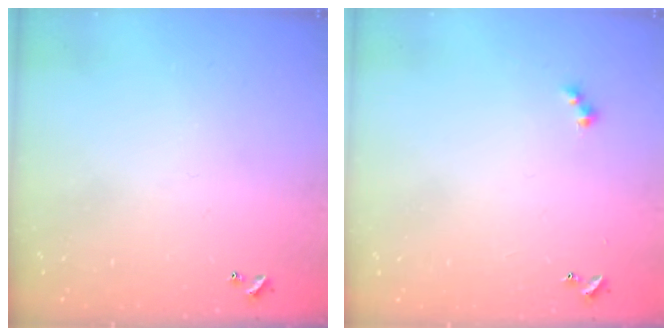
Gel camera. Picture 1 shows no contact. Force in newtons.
{"total": 2.4, "press": 2.4, "slide": 0.5}